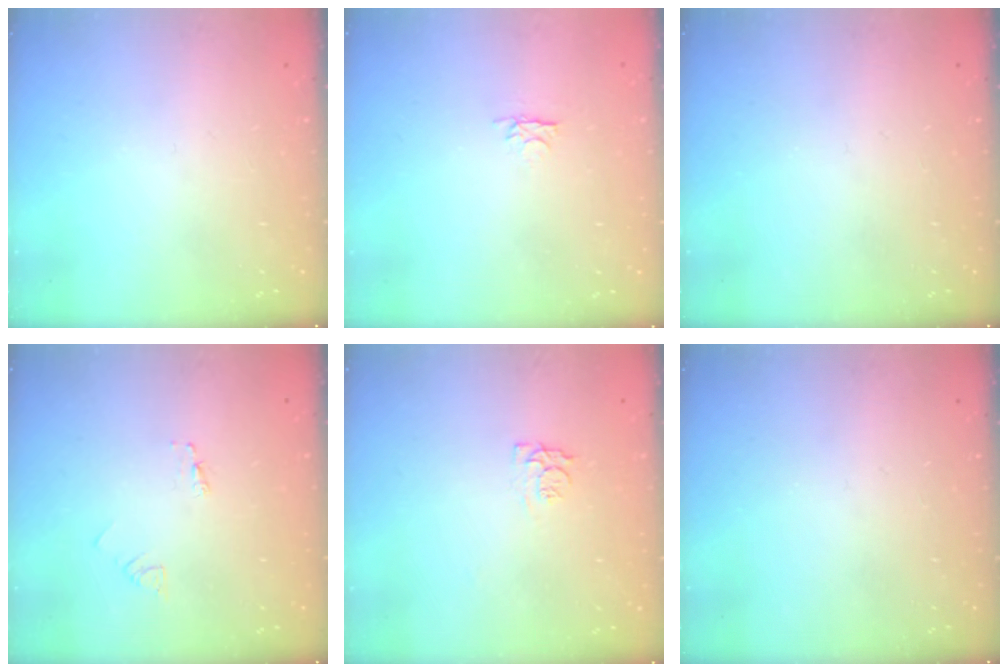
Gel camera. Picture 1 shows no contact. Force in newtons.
{"total": 2.8, "press": 2.7, "slide": 0.4}
{"total": 0.0}
{"total": 2.1, "press": 2.1, "slide": 0.1}
{"total": 5.0, "press": 4.9, "slide": 0.5}
{"total": 0.0}